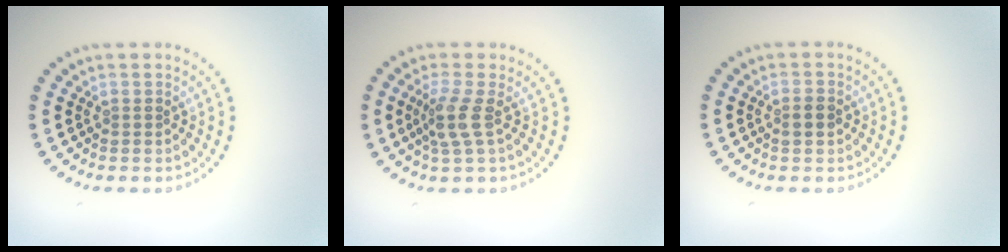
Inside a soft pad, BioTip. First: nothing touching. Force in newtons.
{"total": 2.4, "press": 1.9, "slide": 1.5}
{"total": 1.2, "press": 1.2, "slide": 0.1}